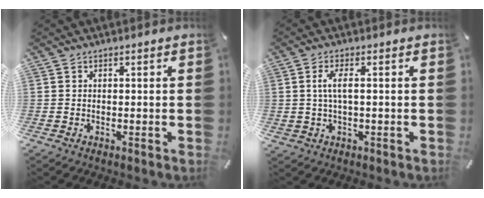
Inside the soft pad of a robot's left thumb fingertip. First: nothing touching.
{"total": 5.0, "force": [0.6, 1.7, 4.7], "torque": [-0.097, 0.002, 0.008]}